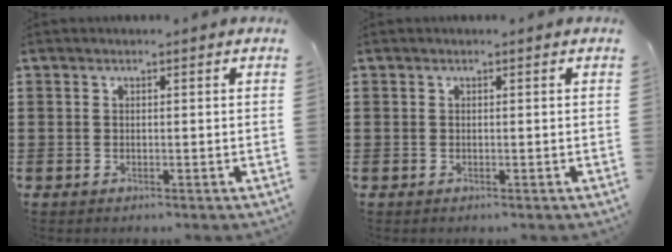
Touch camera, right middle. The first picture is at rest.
{"total": 0.0}